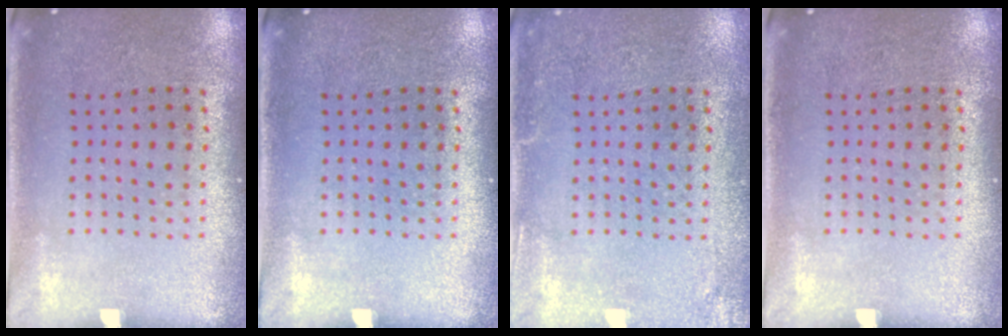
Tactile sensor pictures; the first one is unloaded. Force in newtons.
{"total": 0.0}
{"total": 2.1, "press": 2.1, "slide": 0.2}
{"total": 0.0}